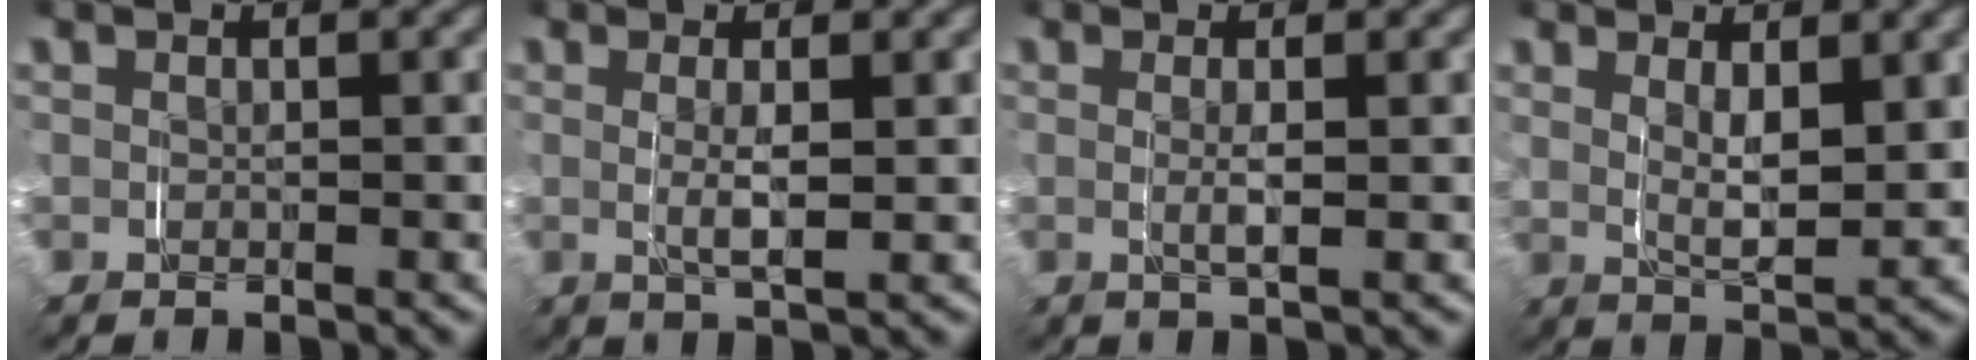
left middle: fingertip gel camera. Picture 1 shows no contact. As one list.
[{"total": 2.3, "force": [0.2, 0.2, 2.3], "torque": [-0.041, -0.008, 0.009]}, {"total": 1.5, "force": [0.0, -0.1, 1.5], "torque": [-0.029, -0.006, 0.005]}, {"total": 3.4, "force": [1.2, 1.1, 3.0], "torque": [-0.052, -0.012, 0.025]}]